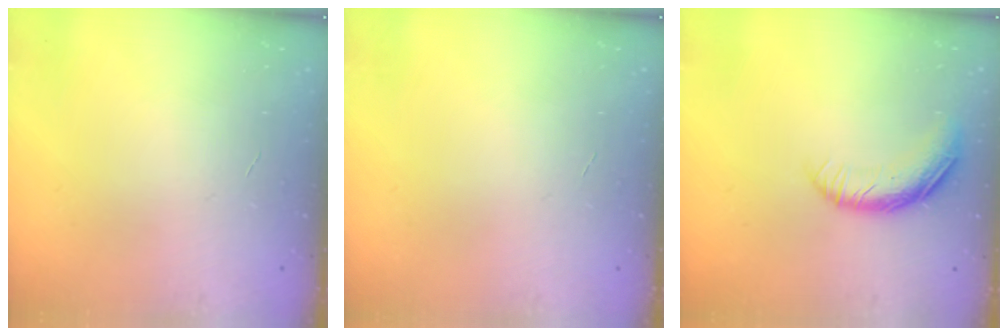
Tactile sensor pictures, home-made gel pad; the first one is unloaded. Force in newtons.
{"total": 0.0}
{"total": 10.6, "press": 10.5, "slide": 1.7}